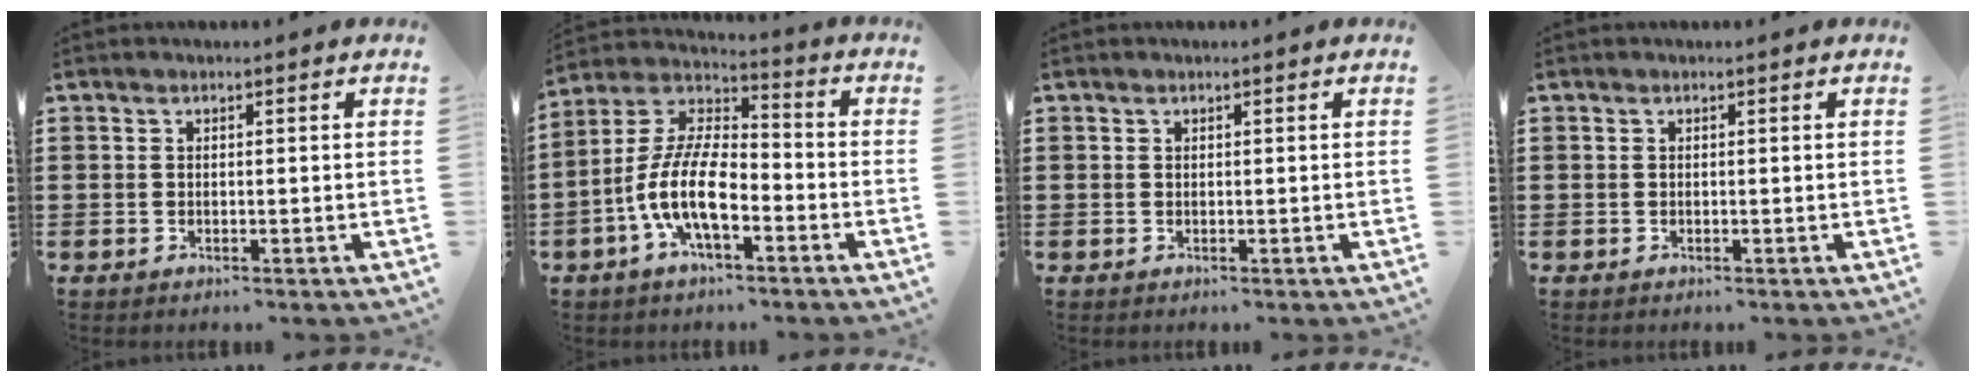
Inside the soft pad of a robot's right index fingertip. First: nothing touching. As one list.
[{"total": 11.2, "force": [-4.6, 4.4, 9.2], "torque": [-0.223, -0.008, -0.092]}, {"total": 0.0}, {"total": 0.0}]